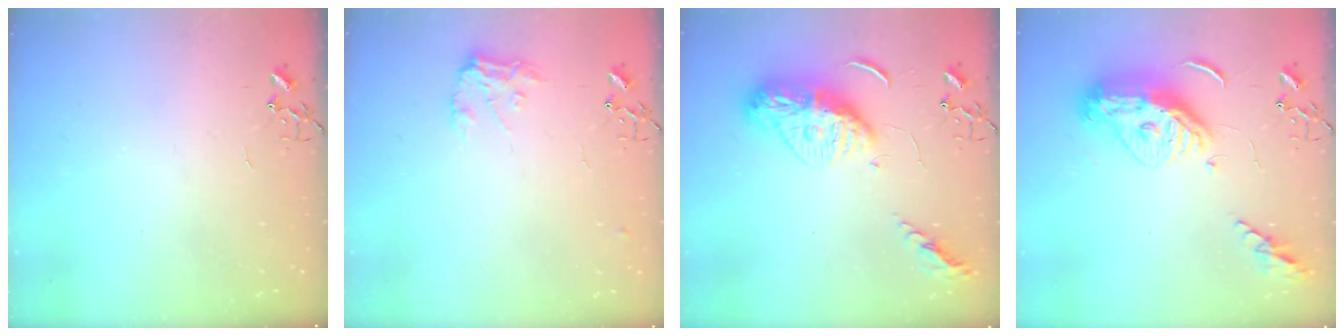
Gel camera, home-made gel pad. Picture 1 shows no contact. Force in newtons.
{"total": 9.8, "press": 9.8, "slide": 0.6}
{"total": 13.5, "press": 13.5, "slide": 1.2}
{"total": 14.7, "press": 14.6, "slide": 1.6}